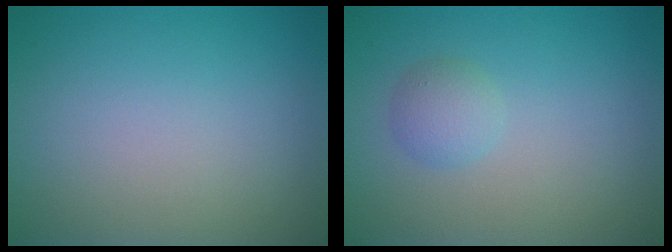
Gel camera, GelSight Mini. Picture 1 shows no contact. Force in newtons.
{"total": 1.7, "press": 1.7, "slide": 0.1}